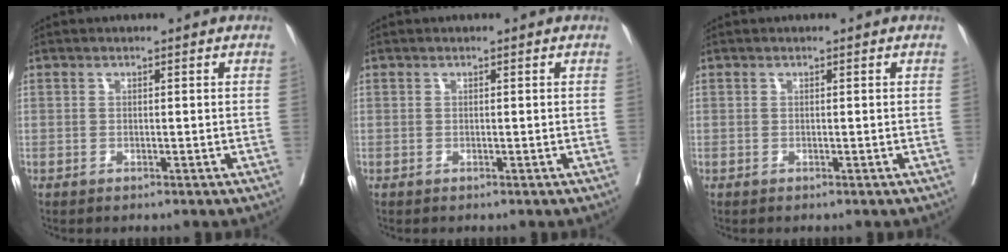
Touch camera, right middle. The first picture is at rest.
{"total": 0.0}
{"total": 0.0}